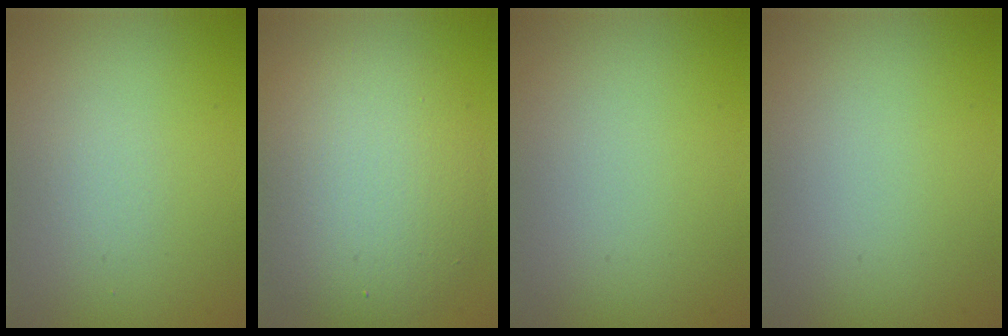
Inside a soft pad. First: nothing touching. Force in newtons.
{"total": 7.8, "press": 7.8, "slide": 0.6}
{"total": 0.0}
{"total": 0.0}